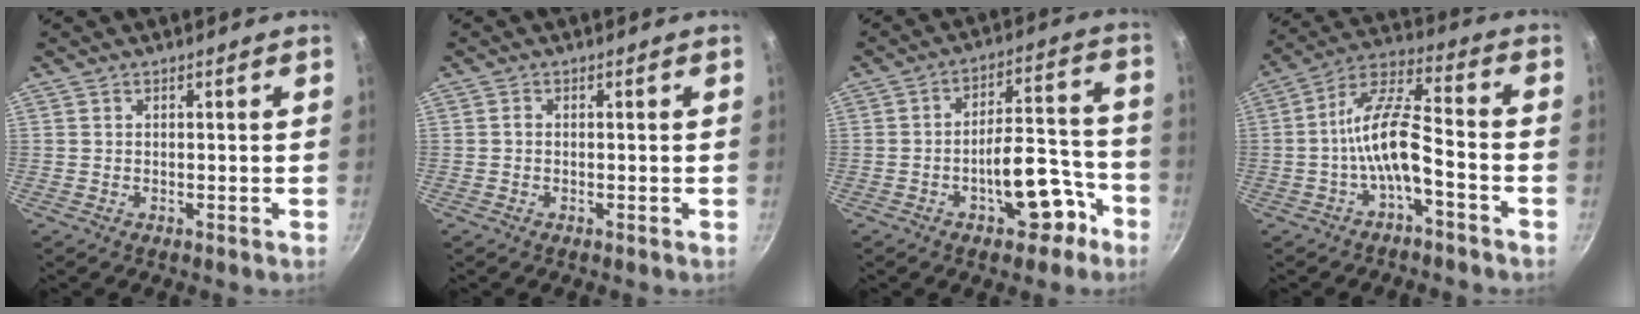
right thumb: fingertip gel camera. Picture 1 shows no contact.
{"total": 0.6, "force": [-0.2, 0.5, 0.3], "torque": [-0.002, 0.003, -0.005]}
{"total": 12.6, "force": [-6.0, 6.1, 9.2], "torque": [-0.084, 0.075, -0.074]}
{"total": 11.4, "force": [-4.2, 3.9, 9.8], "torque": [-0.192, 0.049, -0.082]}